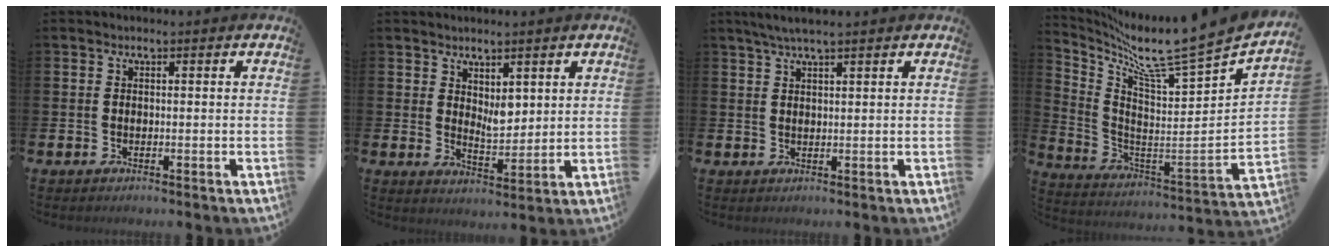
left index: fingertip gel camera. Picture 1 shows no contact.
{"total": 4.0, "force": [3.0, 1.9, 1.9], "torque": [-0.027, -0.020, 0.049]}
{"total": 3.1, "force": [2.4, 0.3, 1.9], "torque": [-0.038, 0.001, 0.043]}
{"total": 8.8, "force": [8.0, -0.5, 3.5], "torque": [-0.100, -0.086, 0.116]}